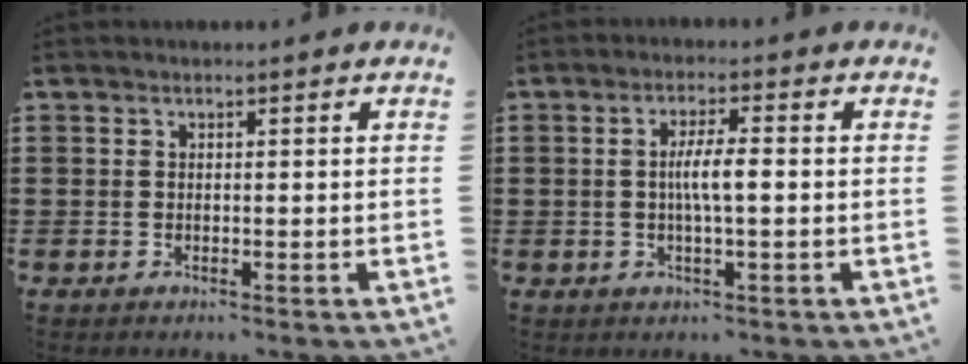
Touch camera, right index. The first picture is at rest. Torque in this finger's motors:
{"motor_torque": [1.20, 0.19, 0.27, 0.13]}